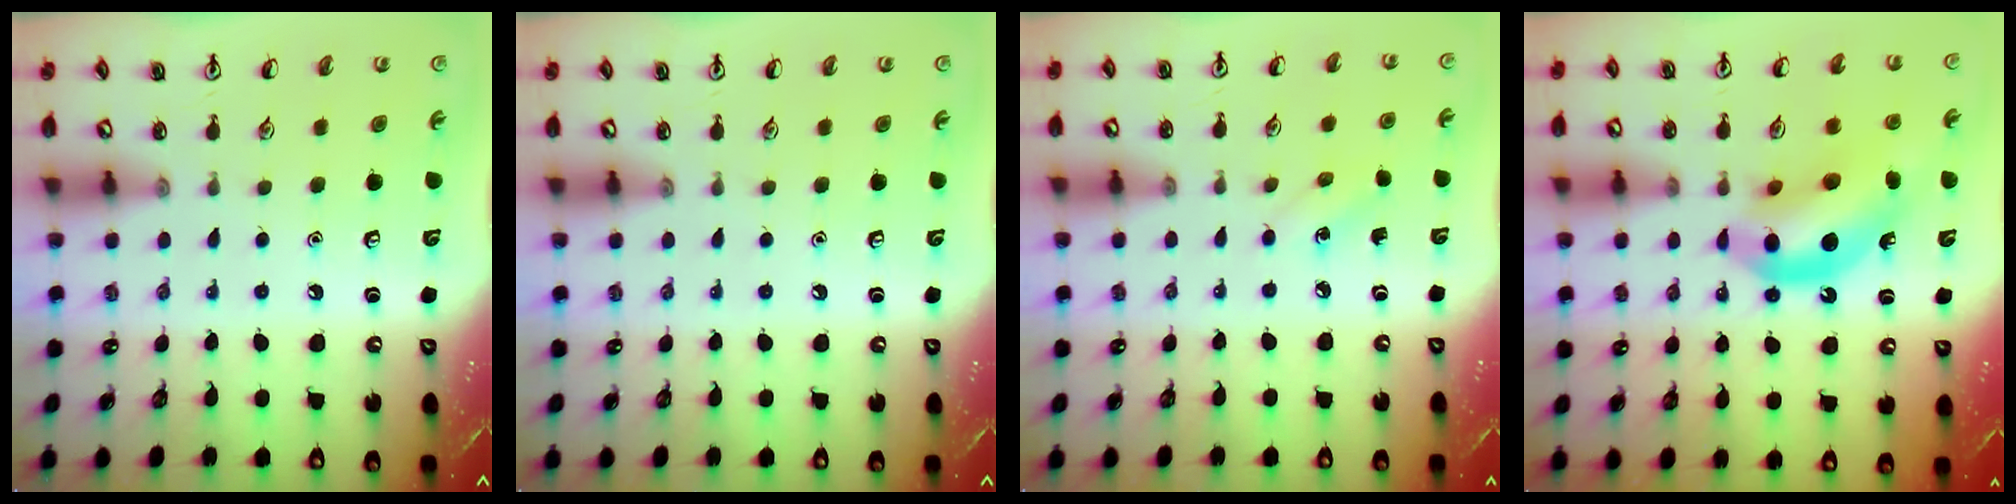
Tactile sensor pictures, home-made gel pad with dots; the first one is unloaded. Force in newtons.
{"total": 0.0}
{"total": 3.7, "press": 3.5, "slide": 1.2}
{"total": 13.1, "press": 12.5, "slide": 4.0}